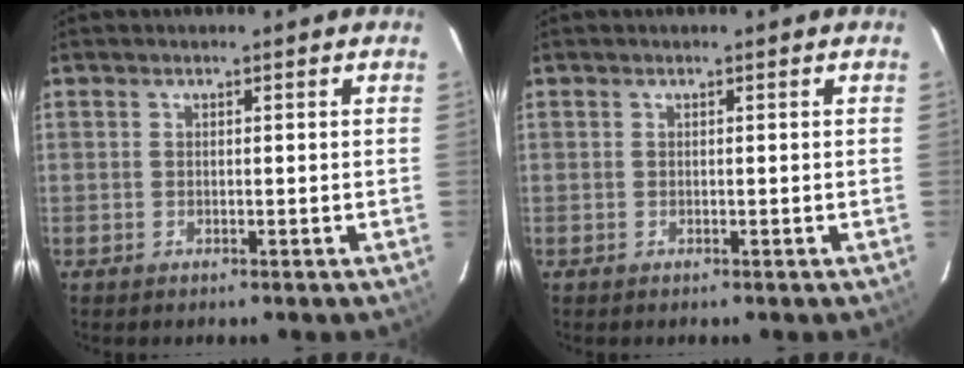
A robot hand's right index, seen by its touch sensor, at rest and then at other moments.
{"total": 0.0}